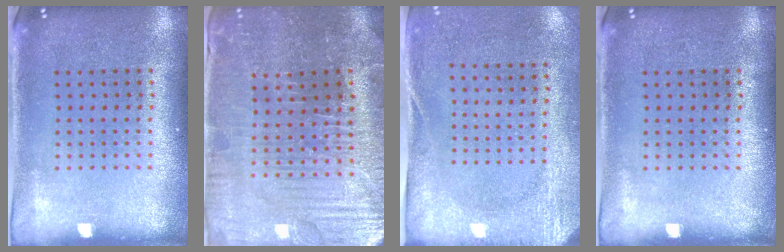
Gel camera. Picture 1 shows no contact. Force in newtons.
{"total": 3.6, "press": 3.6, "slide": 0.4}
{"total": 2.7, "press": 2.1, "slide": 1.7}
{"total": 0.0}